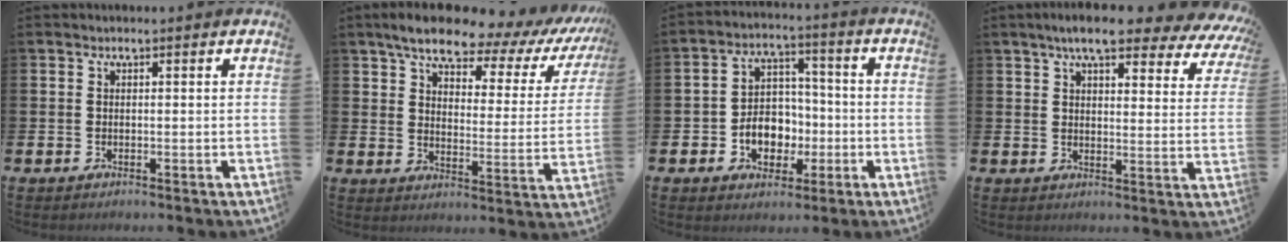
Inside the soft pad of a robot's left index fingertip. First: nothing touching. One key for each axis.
{"total": 9.1, "fx": 7.6, "fy": 2.4, "fz": 4.4, "tx": -0.097, "ty": -0.053, "tz": 0.119}
{"total": 6.3, "fx": -1.5, "fy": 5.5, "fz": 2.7, "tx": -0.037, "ty": 0.006, "tz": -0.032}
{"total": 8.0, "fx": 6.7, "fy": 1.6, "fz": 4.0, "tx": -0.075, "ty": -0.032, "tz": 0.114}